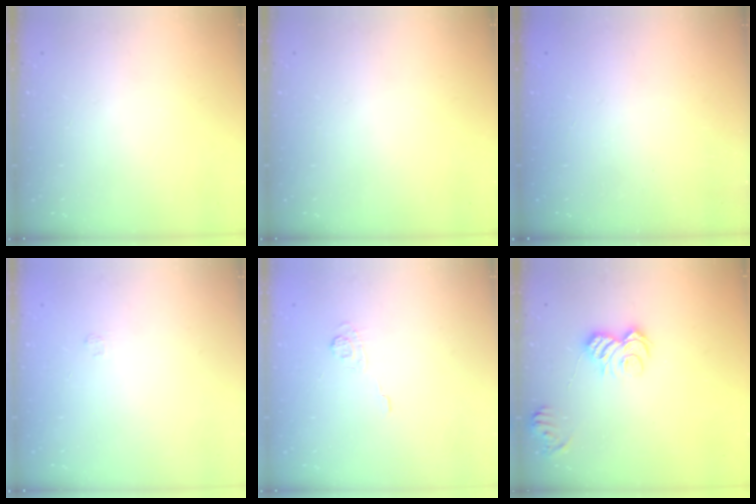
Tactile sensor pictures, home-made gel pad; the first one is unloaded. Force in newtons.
{"total": 0.0}
{"total": 2.4, "press": 2.3, "slide": 0.8}
{"total": 1.7, "press": 1.2, "slide": 1.1}
{"total": 3.6, "press": 3.3, "slide": 1.5}
{"total": 8.6, "press": 8.6, "slide": 0.0}